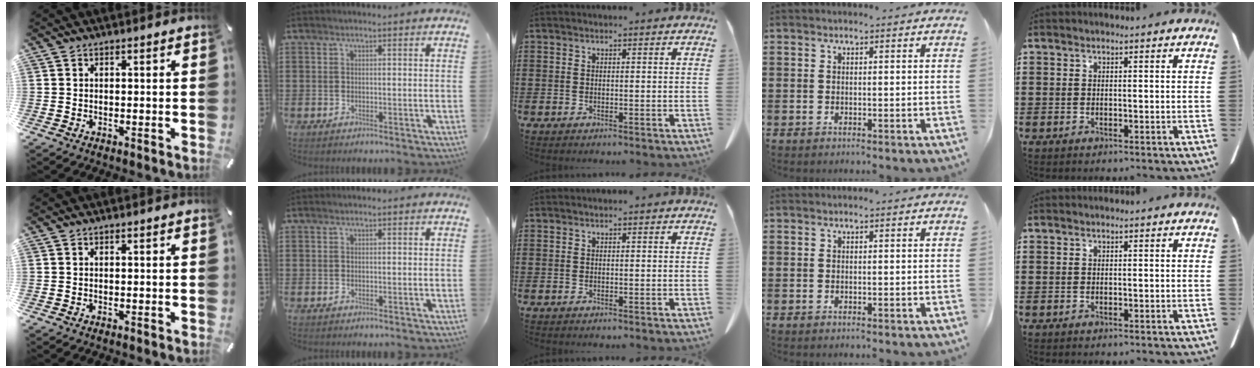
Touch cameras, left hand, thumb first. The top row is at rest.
{}